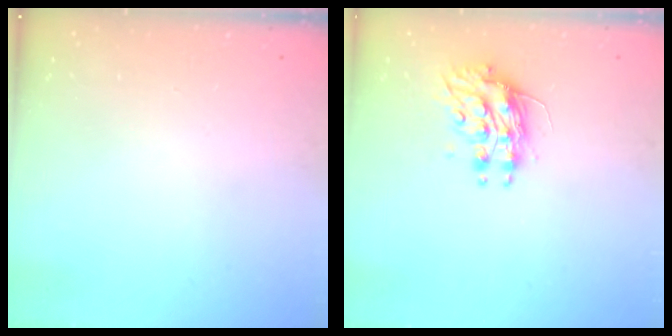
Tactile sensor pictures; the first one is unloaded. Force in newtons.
{"total": 10.2, "press": 10.2, "slide": 0.7}